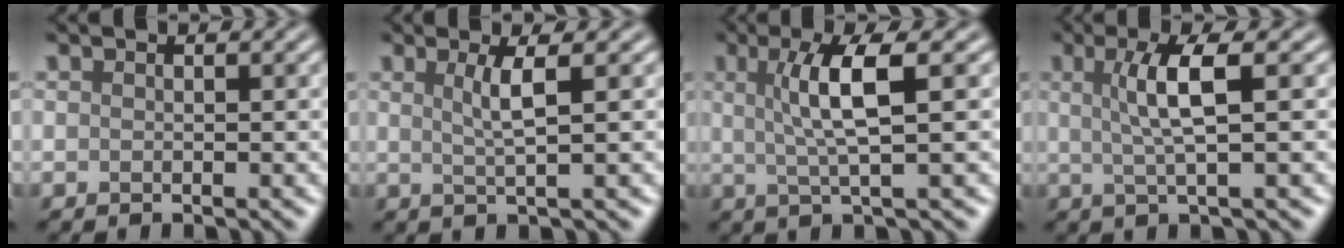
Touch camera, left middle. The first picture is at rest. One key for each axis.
{"total": 2.7, "fx": 0.8, "fy": 0.5, "fz": 2.6, "tx": -0.045, "ty": -0.001, "tz": 0.012}
{"total": 5.0, "fx": 1.0, "fy": 0.9, "fz": 4.8, "tx": -0.090, "ty": 0.005, "tz": 0.019}
{"total": 4.3, "fx": 0.8, "fy": 0.8, "fz": 4.2, "tx": -0.077, "ty": 0.001, "tz": 0.015}